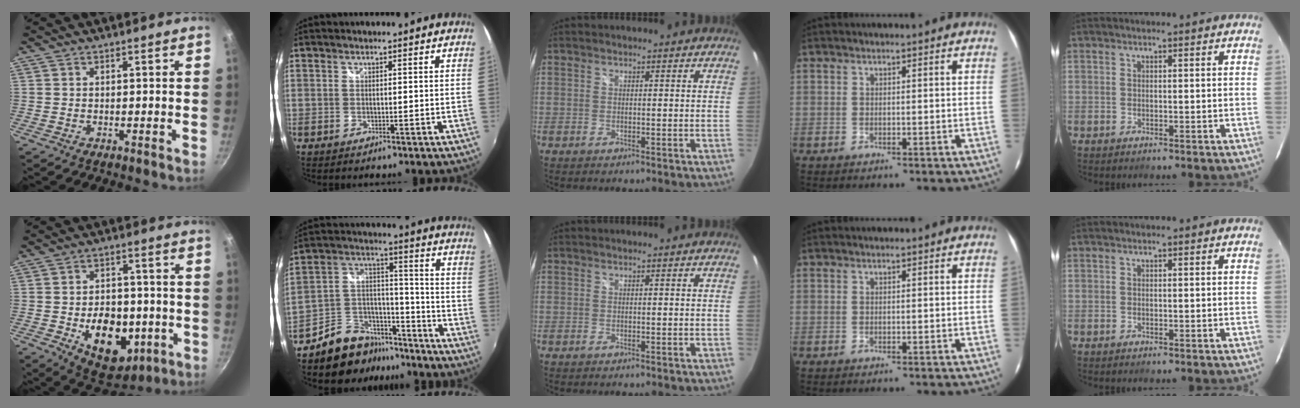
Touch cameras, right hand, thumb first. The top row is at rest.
{"thumb": {"total": 15.6, "force": [-3.6, 10.7, 10.8], "torque": [-0.109, 0.009, -0.036]}, "index": {"total": 12.2, "force": [-9.1, 7.5, 3.3], "torque": [-0.067, 0.059, -0.139]}}